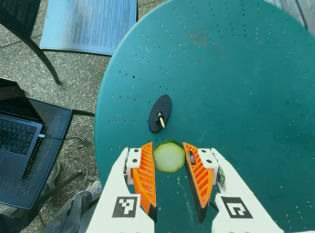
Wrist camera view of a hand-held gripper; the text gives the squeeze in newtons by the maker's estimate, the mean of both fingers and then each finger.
{"total": 10.3, "left": 10.4, "right": 10.1}